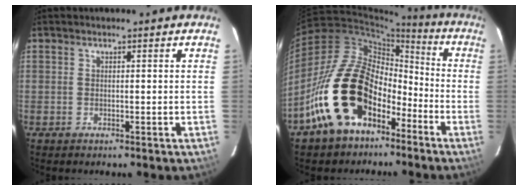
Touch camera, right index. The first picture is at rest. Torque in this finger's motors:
{"motor_torque": [1.69, -0.45, 0.98, 0.21]}